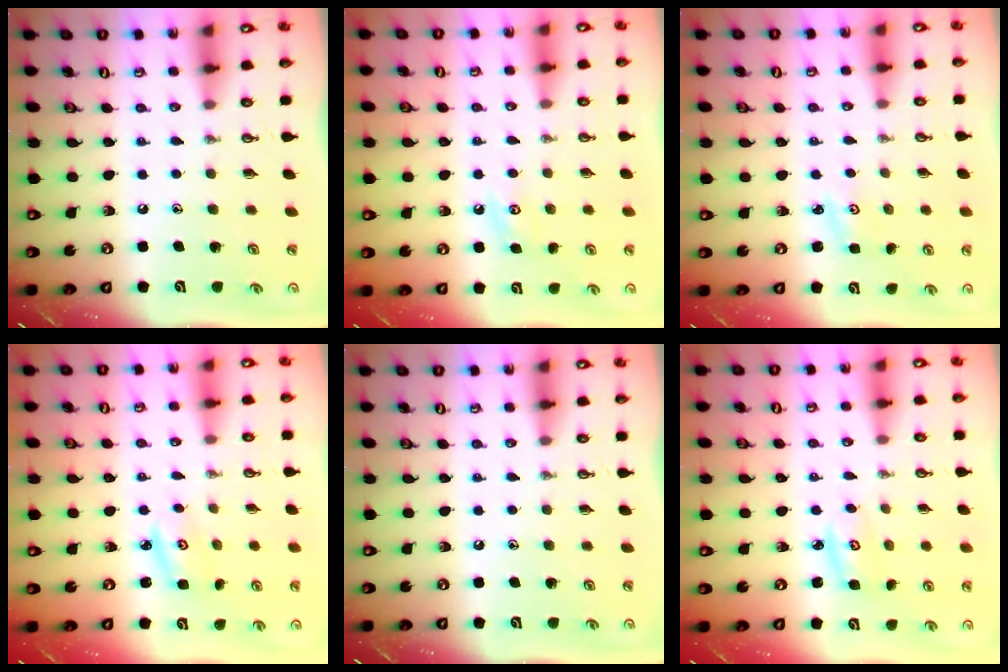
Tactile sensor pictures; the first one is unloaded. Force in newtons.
{"total": 5.4, "press": 5.4, "slide": 0.8}
{"total": 2.0, "press": 2.0, "slide": 0.3}
{"total": 2.7, "press": 2.6, "slide": 0.3}
{"total": 0.0}
{"total": 3.4, "press": 3.4, "slide": 0.1}